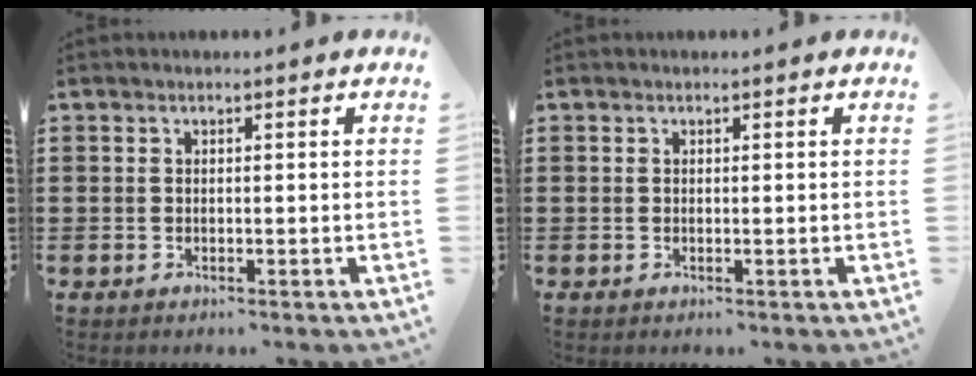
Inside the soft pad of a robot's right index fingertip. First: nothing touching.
{"total": 0.0}